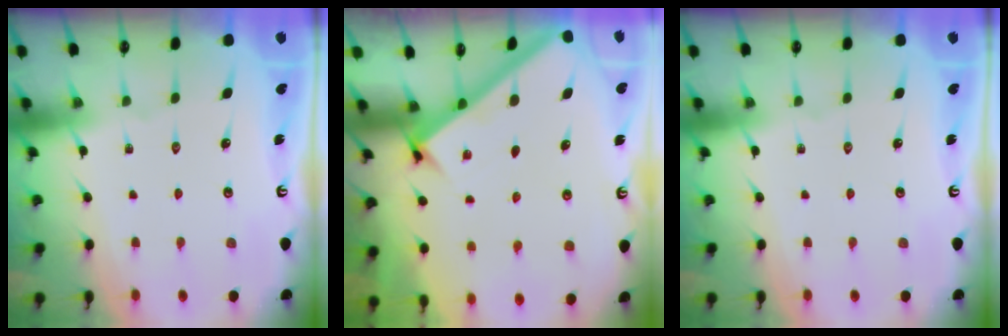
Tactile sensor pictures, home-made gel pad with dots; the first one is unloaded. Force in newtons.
{"total": 2.7, "press": 2.7, "slide": 0.3}
{"total": 0.0}